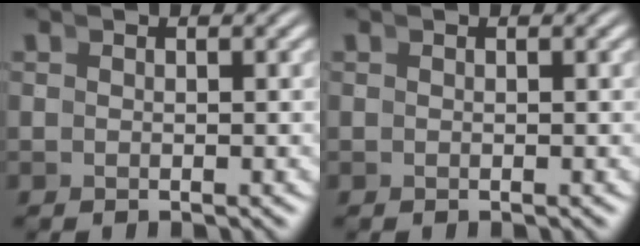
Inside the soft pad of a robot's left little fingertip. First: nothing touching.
{"total": 0.0}